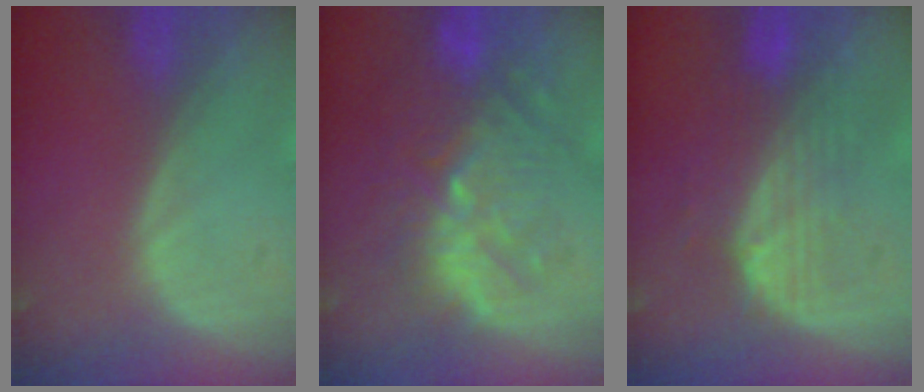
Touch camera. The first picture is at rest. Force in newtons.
{"total": 11.0, "press": 9.8, "slide": 5.0}
{"total": 7.7, "press": 6.9, "slide": 3.5}